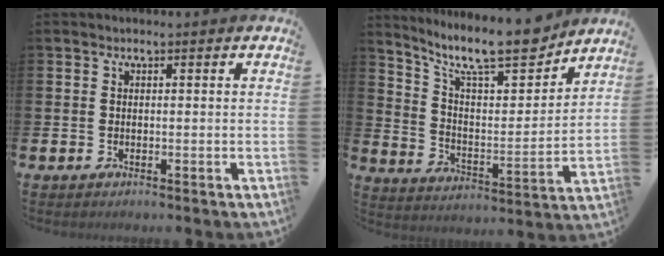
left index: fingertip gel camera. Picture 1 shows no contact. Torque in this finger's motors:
{"motor_torque": [0.19, -0.62, 0.77, 0.21]}